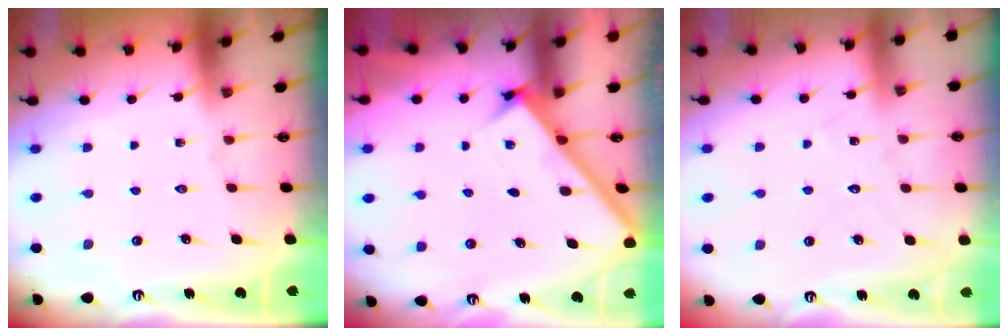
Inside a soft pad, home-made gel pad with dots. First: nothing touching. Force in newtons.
{"total": 2.3, "press": 2.3, "slide": 0.3}
{"total": 5.8, "press": 5.8, "slide": 0.5}